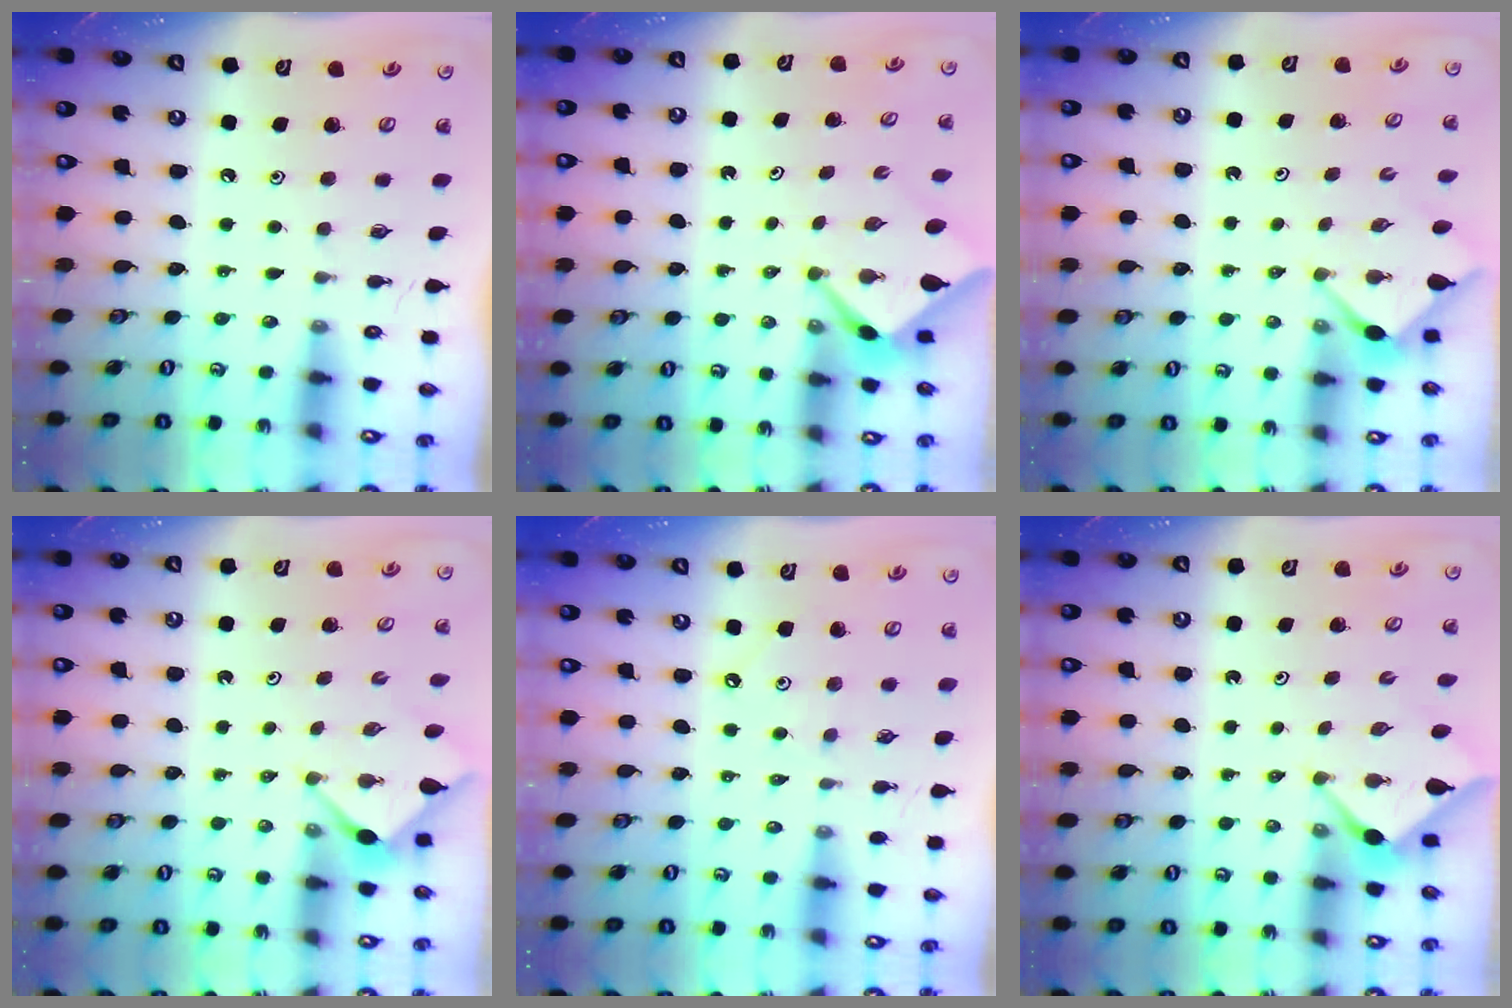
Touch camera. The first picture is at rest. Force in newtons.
{"total": 2.7, "press": 2.6, "slide": 0.2}
{"total": 2.9, "press": 2.9, "slide": 0.3}
{"total": 2.9, "press": 2.9, "slide": 0.3}
{"total": 3.1, "press": 3.1, "slide": 0.6}
{"total": 2.9, "press": 2.9, "slide": 0.3}